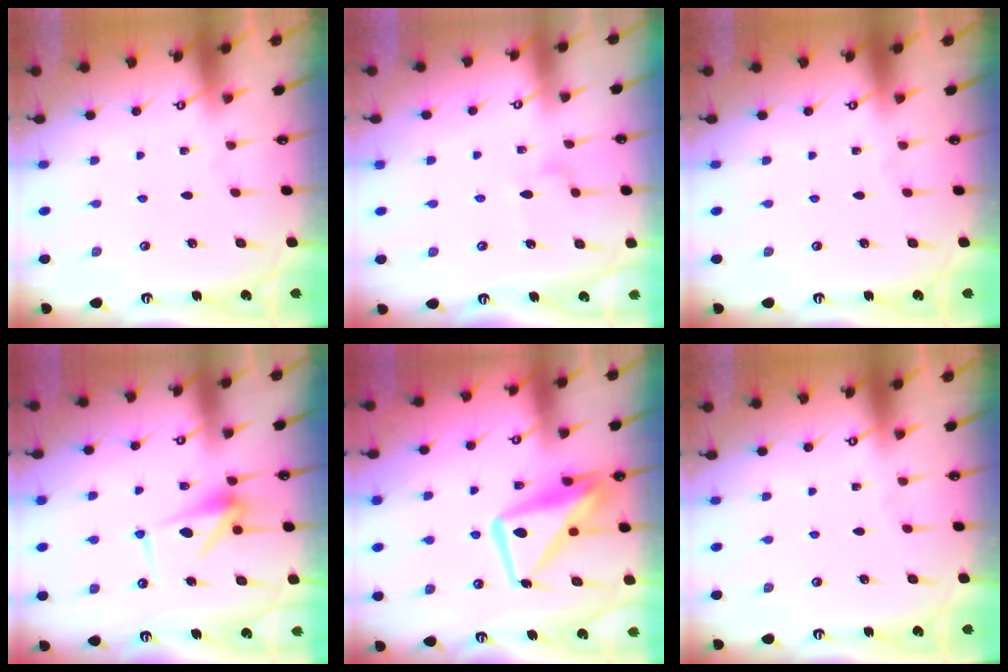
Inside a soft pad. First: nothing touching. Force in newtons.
{"total": 7.4, "press": 7.4, "slide": 0.4}
{"total": 0.0}
{"total": 10.0, "press": 10.0, "slide": 0.2}
{"total": 14.2, "press": 14.1, "slide": 1.5}
{"total": 0.0}